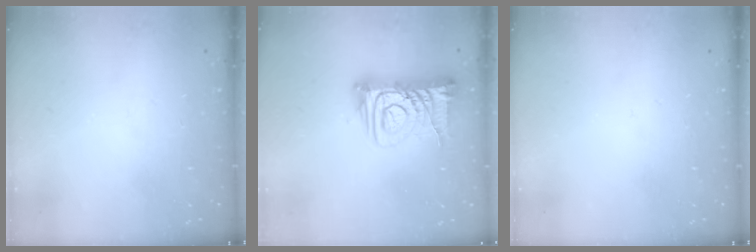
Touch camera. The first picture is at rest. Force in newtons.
{"total": 11.3, "press": 11.1, "slide": 1.8}
{"total": 0.0}